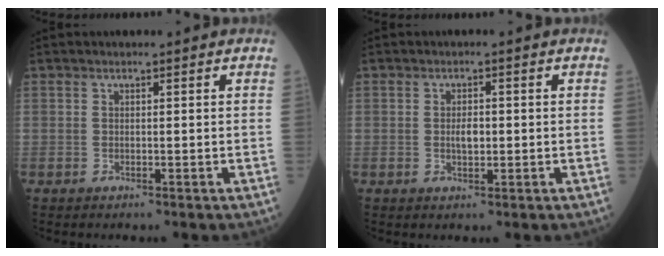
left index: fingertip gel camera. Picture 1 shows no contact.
{"total": 2.0, "force": [-0.2, 1.0, 1.8], "torque": [-0.031, -0.003, -0.004]}